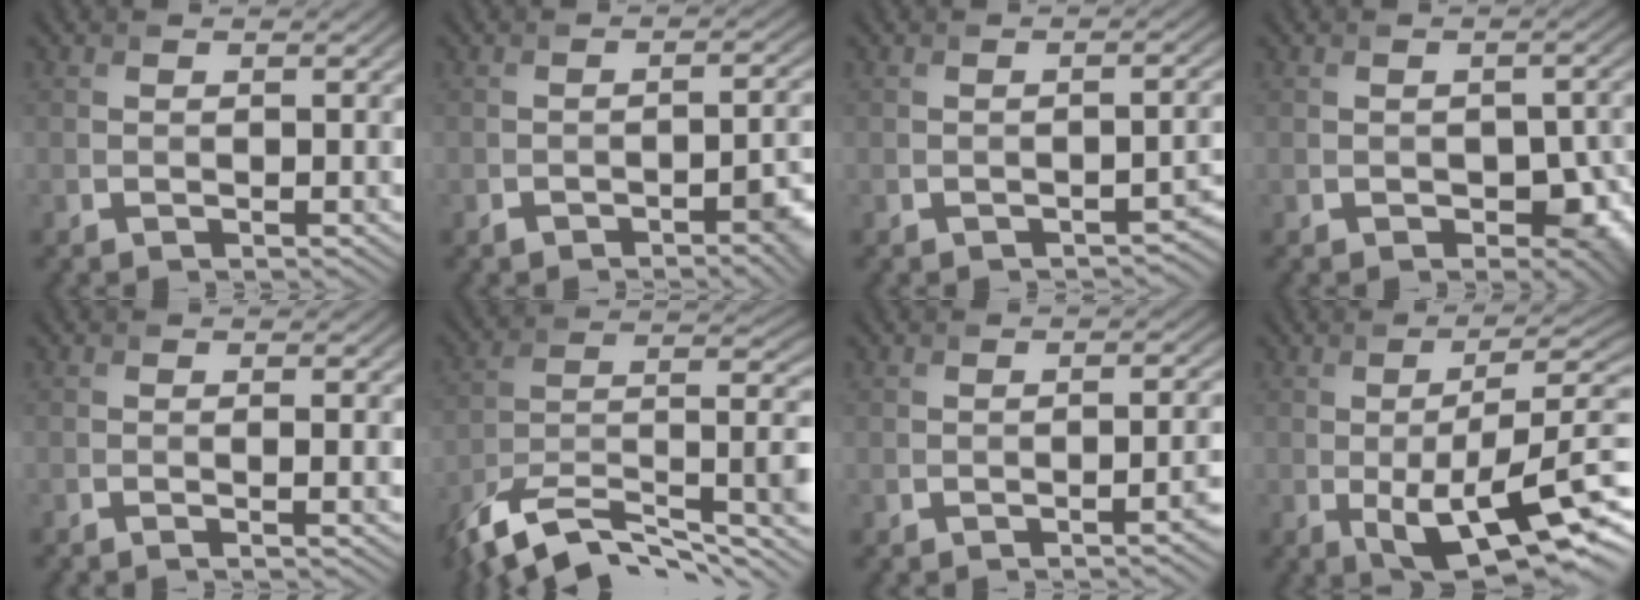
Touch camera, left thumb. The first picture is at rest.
{"total": 3.7, "force": [-2.3, 1.3, 2.6], "torque": [-0.034, 0.004, -0.033]}
{"total": 2.4, "force": [-1.7, 0.9, 1.5], "torque": [-0.016, -0.002, -0.018]}
{"total": 5.2, "force": [-1.7, 3.4, 3.5], "torque": [-0.043, -0.018, -0.020]}
{"total": 1.2, "force": [-0.3, 0.1, 1.1], "torque": [-0.017, 0.000, -0.010]}
{"total": 14.6, "force": [-9.1, 6.5, 9.5], "torque": [-0.204, -0.015, -0.156]}
{"total": 2.5, "force": [-1.2, 0.6, 2.1], "torque": [-0.024, 0.007, -0.023]}
{"total": 11.6, "force": [-3.0, 3.7, 10.6], "torque": [-0.176, -0.009, -0.042]}